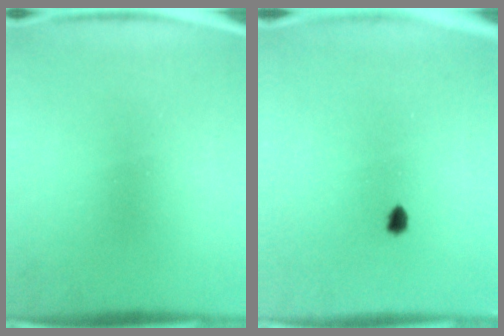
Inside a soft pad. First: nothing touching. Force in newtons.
{"total": 1.1}